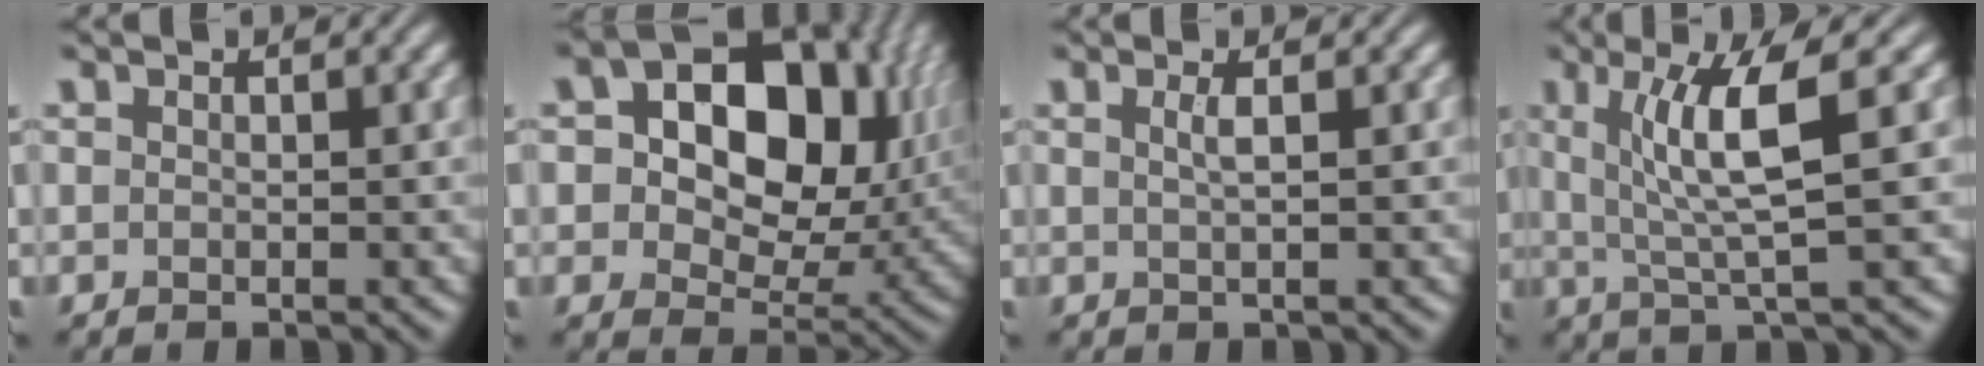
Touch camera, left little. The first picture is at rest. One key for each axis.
{"total": 14.4, "fx": 3.2, "fy": 9.7, "fz": 10.2, "tx": -0.138, "ty": 0.010, "tz": 0.056}
{"total": 1.5, "fx": 0.4, "fy": 0.4, "fz": 1.3, "tx": -0.022, "ty": 0.002, "tz": 0.003}
{"total": 6.3, "fx": 1.6, "fy": 1.0, "fz": 6.0, "tx": -0.108, "ty": 0.001, "tz": 0.030}